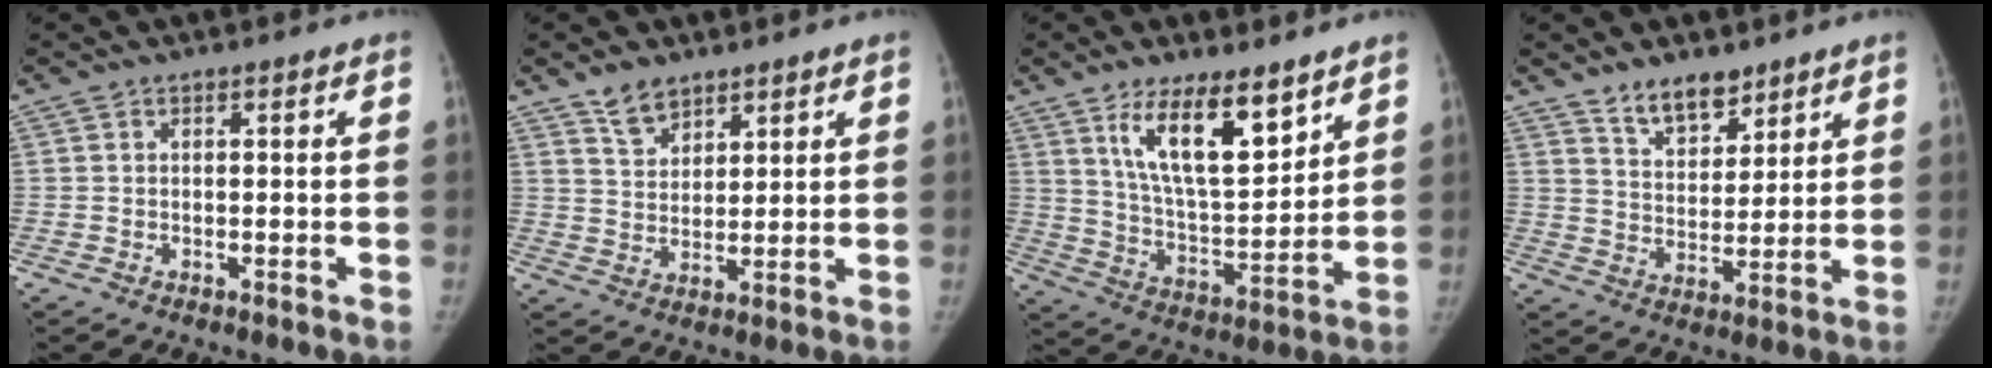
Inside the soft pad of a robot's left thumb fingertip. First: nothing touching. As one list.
[{"total": 5.8, "force": [4.3, 3.2, 2.1], "torque": [-0.015, -0.032, 0.085]}, {"total": 14.6, "force": [9.0, 5.1, 10.3], "torque": [-0.149, -0.062, 0.169]}, {"total": 8.2, "force": [6.3, 4.0, 3.5], "torque": [-0.026, -0.048, 0.113]}]